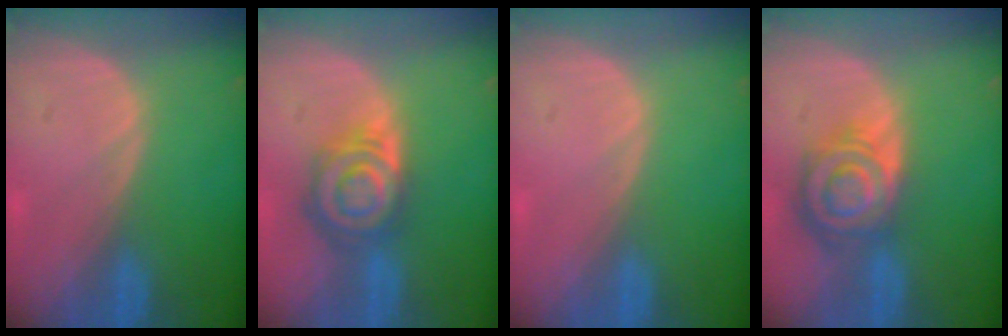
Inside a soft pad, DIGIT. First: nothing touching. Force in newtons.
{"total": 8.0, "press": 7.0, "slide": 3.9}
{"total": 0.0}
{"total": 8.5, "press": 7.4, "slide": 4.2}